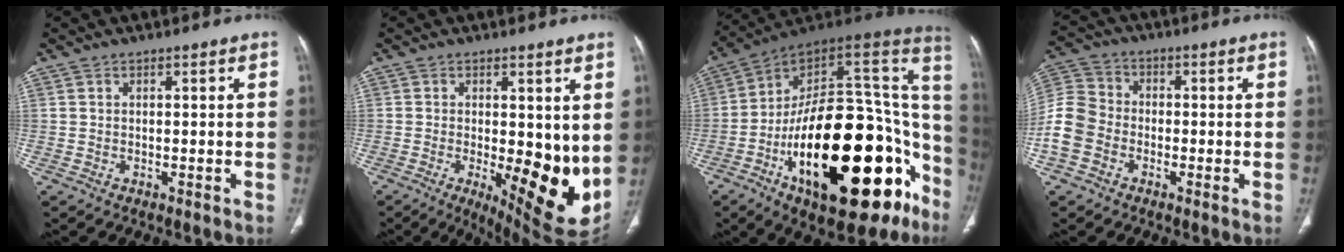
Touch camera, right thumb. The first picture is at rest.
{"total": 14.1, "force": [-1.1, 5.3, 13.1], "torque": [-0.167, -0.034, -0.003]}
{"total": 37.7, "force": [-13.7, 17.3, 30.5], "torque": [-0.340, 0.079, -0.208]}
{"total": 9.3, "force": [-3.0, 7.5, 4.6], "torque": [-0.093, 0.024, -0.065]}